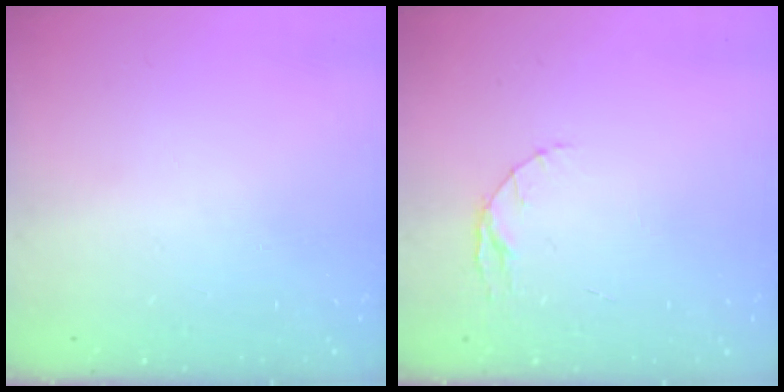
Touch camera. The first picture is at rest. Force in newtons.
{"total": 4.1, "press": 4.1, "slide": 0.5}